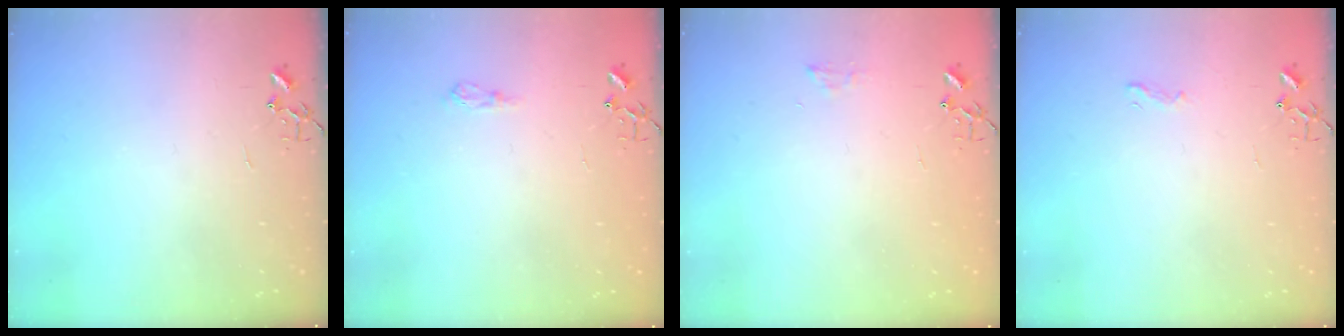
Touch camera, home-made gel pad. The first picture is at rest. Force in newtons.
{"total": 5.4, "press": 5.4, "slide": 0.6}
{"total": 6.8, "press": 6.8, "slide": 0.6}
{"total": 5.0, "press": 5.0, "slide": 0.6}